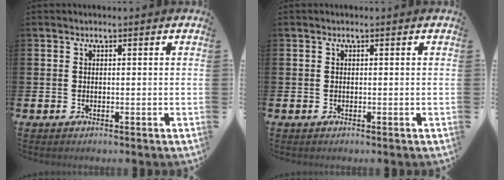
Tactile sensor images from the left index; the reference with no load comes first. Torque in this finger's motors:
{"motor_torque": [-0.14, 0.04, -0.02, -0.01]}